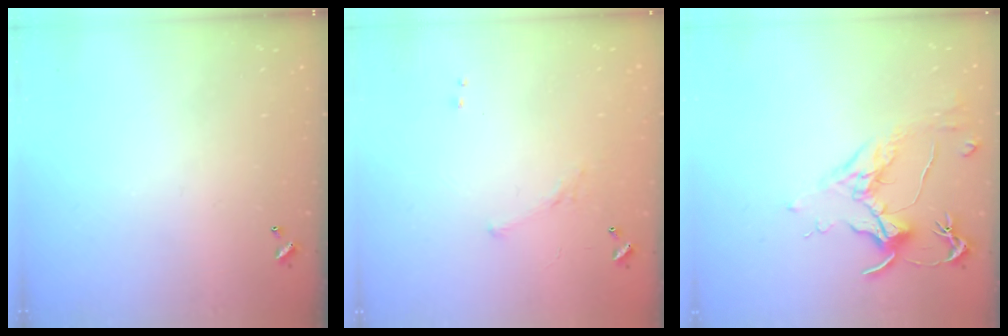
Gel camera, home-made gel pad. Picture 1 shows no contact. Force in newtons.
{"total": 5.9, "press": 5.9, "slide": 0.8}
{"total": 1.8, "press": 1.6, "slide": 0.9}